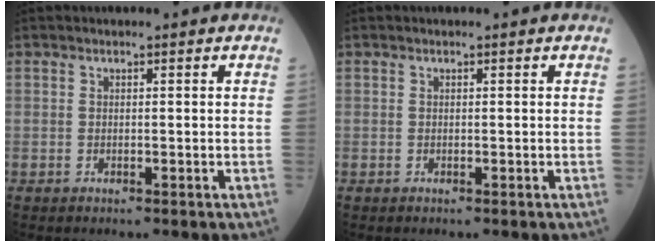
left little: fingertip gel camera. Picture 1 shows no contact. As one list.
[{"total": 0.0}]